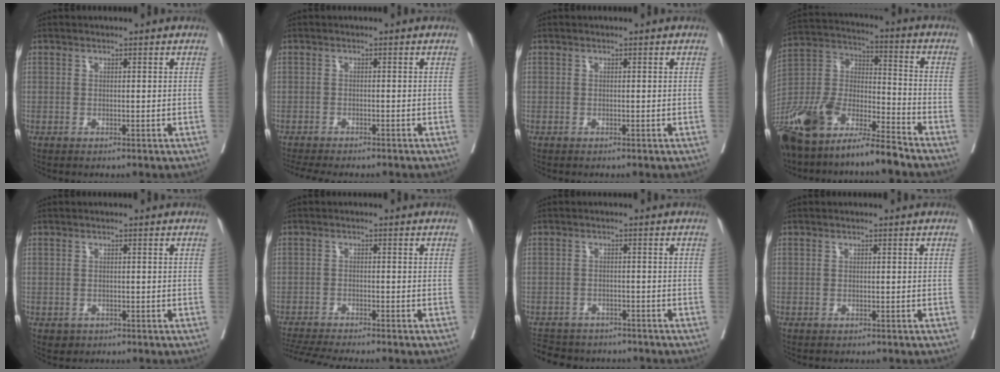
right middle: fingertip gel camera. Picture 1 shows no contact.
{"total": 9.3, "force": [-8.2, 1.6, 4.0], "torque": [-0.055, -0.012, -0.113]}
{"total": 0.0}
{"total": 17.5, "force": [-13.6, 3.6, 10.4], "torque": [-0.220, -0.003, -0.257]}
{"total": 0.9, "force": [-0.4, 0.8, 0.2], "torque": [-0.008, 0.001, 0.002]}
{"total": 9.8, "force": [-8.9, -0.1, 4.1], "torque": [-0.059, -0.014, -0.140]}
{"total": 10.0, "force": [-8.9, 4.0, 2.5], "torque": [-0.056, 0.002, -0.115]}
{"total": 0.6, "force": [-0.6, 0.2, 0.1], "torque": [-0.008, -0.001, -0.010]}